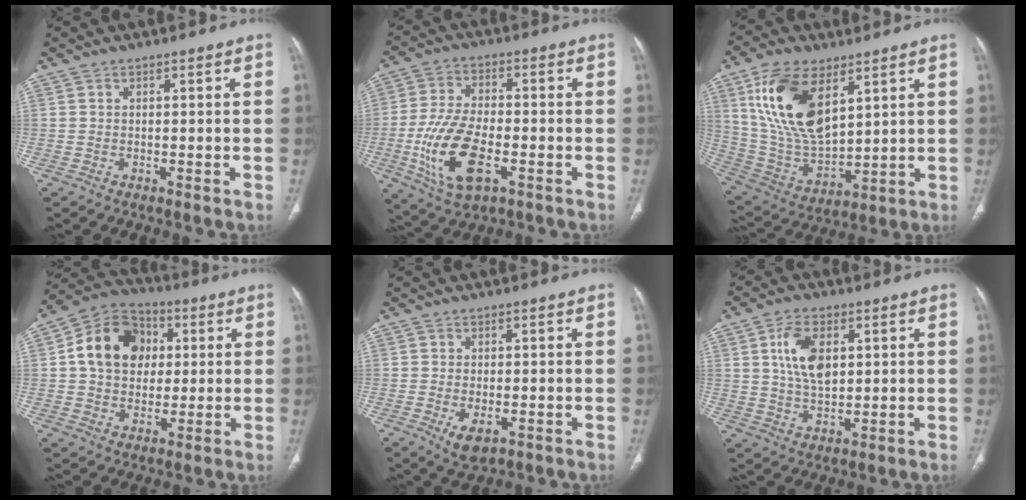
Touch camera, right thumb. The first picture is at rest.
{"total": 14.7, "force": [-4.3, 7.0, 12.1], "torque": [-0.243, 0.006, -0.073]}
{"total": 19.0, "force": [8.2, 9.7, 14.1], "torque": [-0.252, -0.031, 0.168]}
{"total": 14.2, "force": [2.4, 11.3, 8.2], "torque": [-0.115, 0.015, 0.032]}
{"total": 4.3, "force": [-1.5, 2.1, 3.4], "torque": [-0.062, -0.006, -0.016]}
{"total": 9.3, "force": [2.5, 5.3, 7.2], "torque": [-0.125, -0.008, 0.051]}